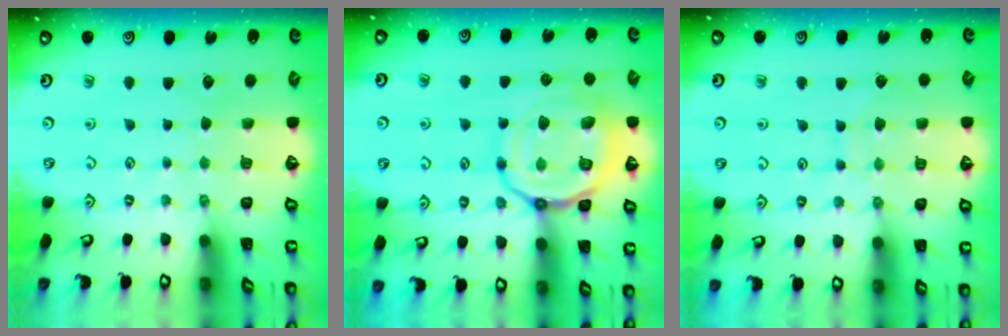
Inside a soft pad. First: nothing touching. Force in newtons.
{"total": 18.1, "press": 18.1, "slide": 1.8}
{"total": 6.9, "press": 6.9, "slide": 0.7}